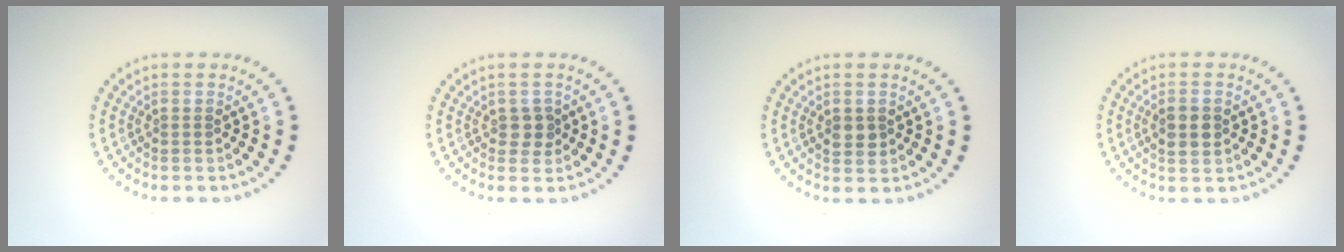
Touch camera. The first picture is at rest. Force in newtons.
{"total": 1.4, "press": 1.3, "slide": 0.4}
{"total": 1.7, "press": 1.7, "slide": 0.1}
{"total": 2.2, "press": 2.1, "slide": 0.2}